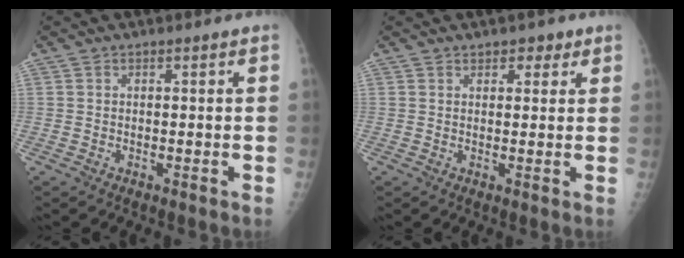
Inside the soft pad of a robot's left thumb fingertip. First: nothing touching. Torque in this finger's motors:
{"motor_torque": [-0.45, -0.08, -0.41, -0.32, 0.04]}